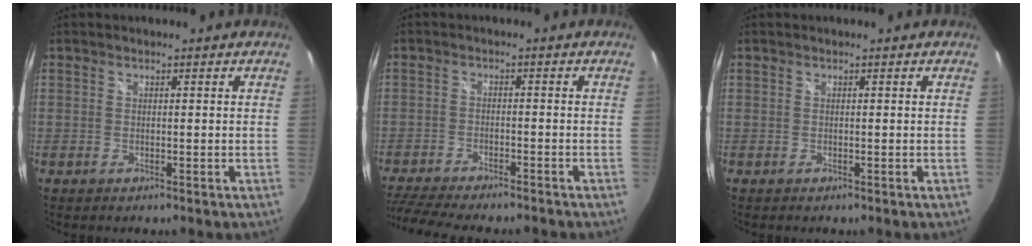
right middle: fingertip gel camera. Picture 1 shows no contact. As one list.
[{"total": 13.0, "force": [-11.3, 2.0, 6.1], "torque": [-0.140, -0.026, -0.183]}, {"total": 0.0}]